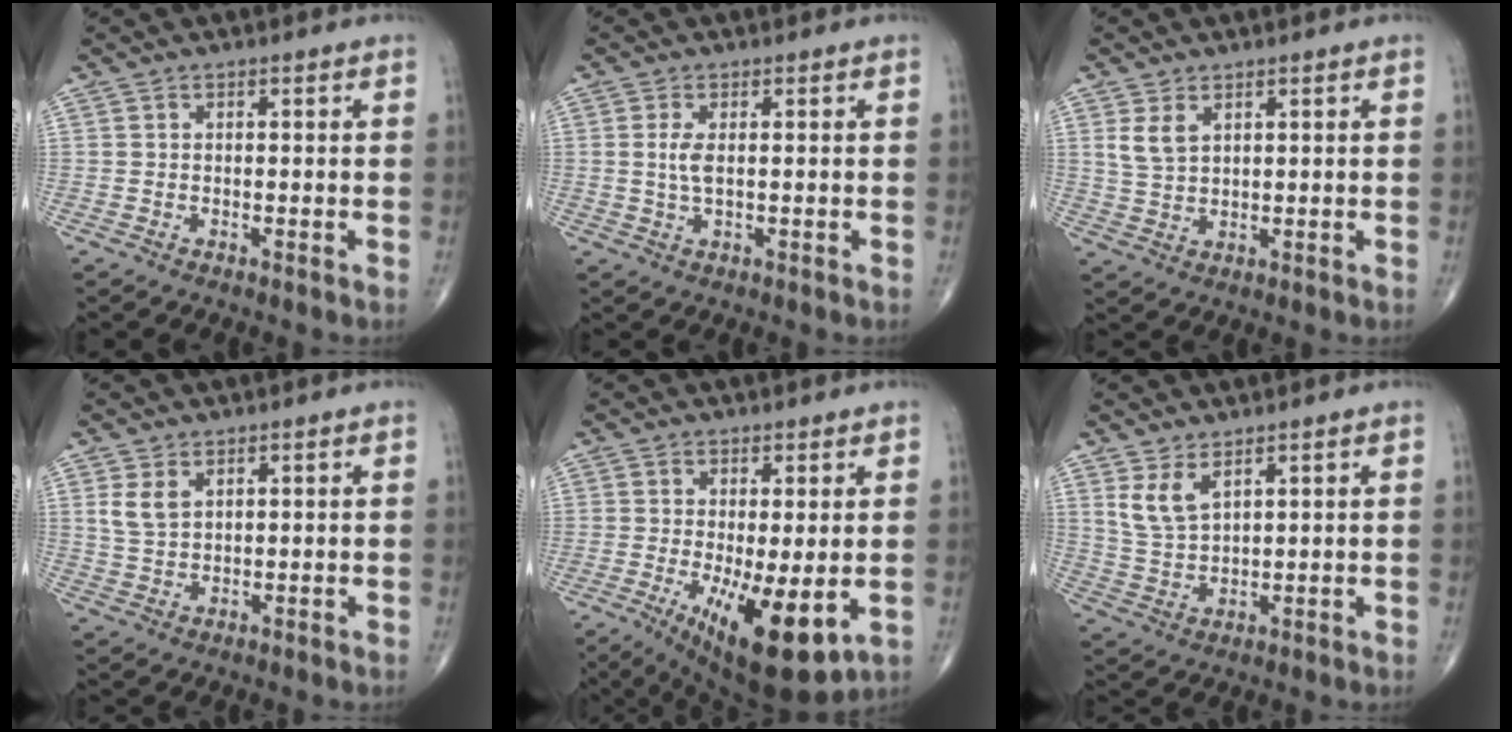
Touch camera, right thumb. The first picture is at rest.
{"total": 3.1, "force": [0.4, 1.1, 2.8], "torque": [-0.068, -0.003, 0.011]}
{"total": 4.0, "force": [1.9, 2.4, 2.6], "torque": [-0.050, -0.007, 0.046]}
{"total": 3.9, "force": [1.8, 2.4, 2.5], "torque": [-0.048, -0.006, 0.043]}
{"total": 13.4, "force": [-3.3, 4.3, 12.2], "torque": [-0.197, -0.027, -0.037]}
{"total": 5.4, "force": [3.2, 2.5, 3.6], "torque": [-0.070, -0.021, 0.073]}